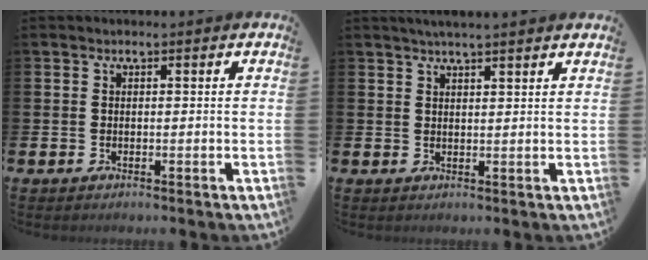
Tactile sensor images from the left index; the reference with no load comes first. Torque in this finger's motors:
{"motor_torque": [0.10, -0.26, 0.44, 0.18]}